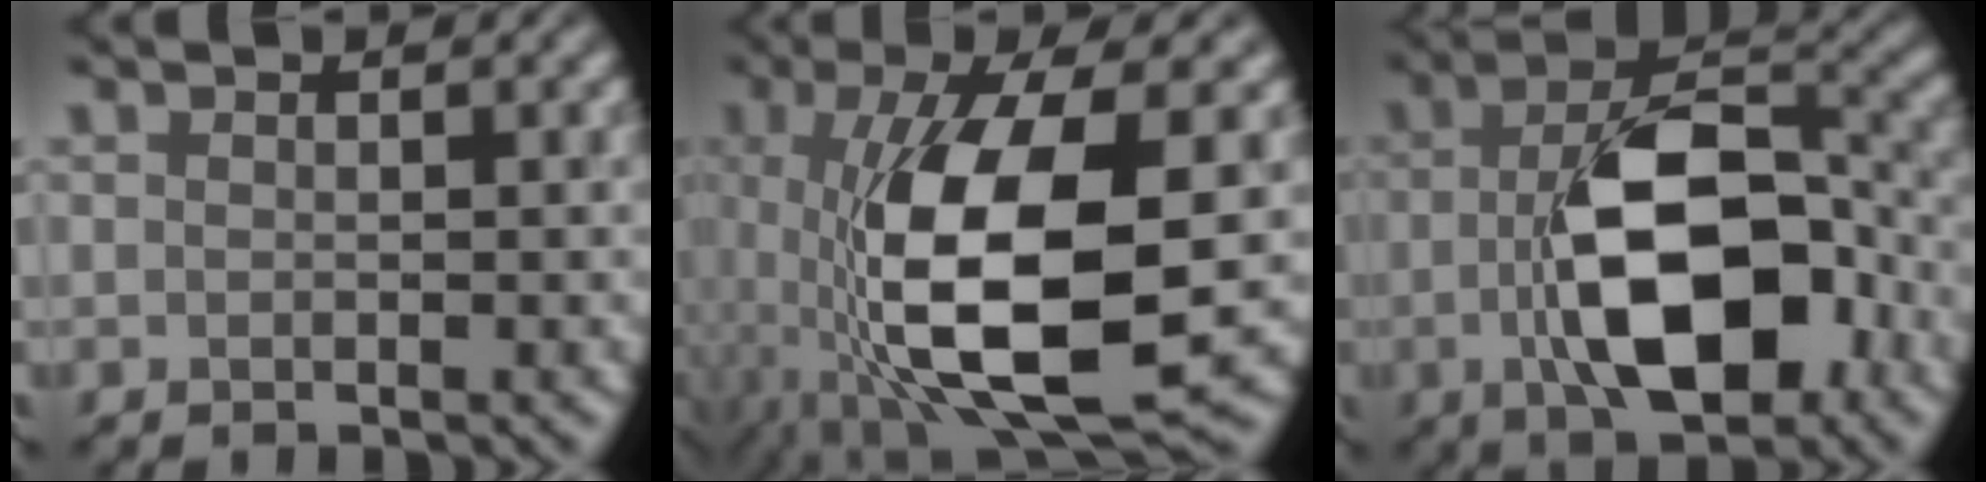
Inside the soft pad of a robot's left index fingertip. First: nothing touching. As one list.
[{"total": 12.3, "force": [-1.4, 4.1, 11.6], "torque": [-0.216, -0.012, -0.021]}, {"total": 11.2, "force": [-2.5, 5.5, 9.4], "torque": [-0.158, 0.002, -0.044]}]